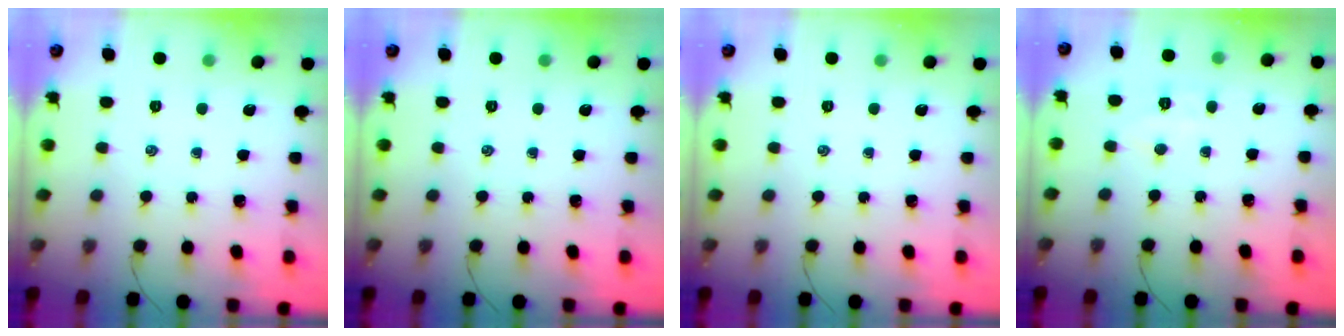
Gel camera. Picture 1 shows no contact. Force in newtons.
{"total": 0.0}
{"total": 0.0}
{"total": 4.7, "press": 4.6, "slide": 1.1}